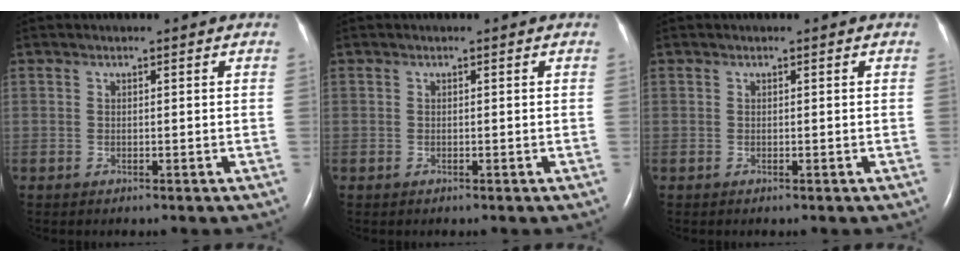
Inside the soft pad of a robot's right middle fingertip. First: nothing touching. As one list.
[{"total": 0.0}, {"total": 0.0}]